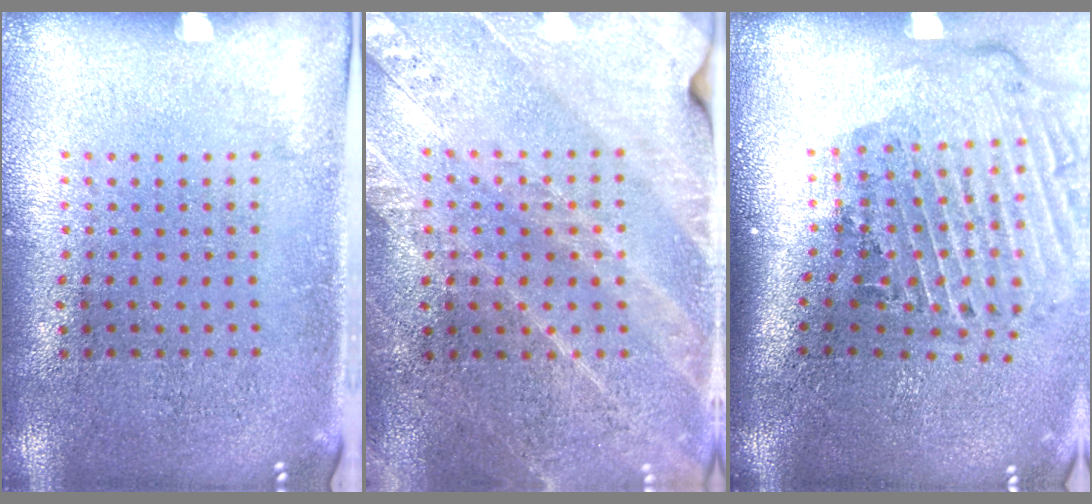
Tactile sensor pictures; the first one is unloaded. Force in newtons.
{"total": 2.6, "press": 2.5, "slide": 0.7}
{"total": 2.9, "press": 2.0, "slide": 2.2}